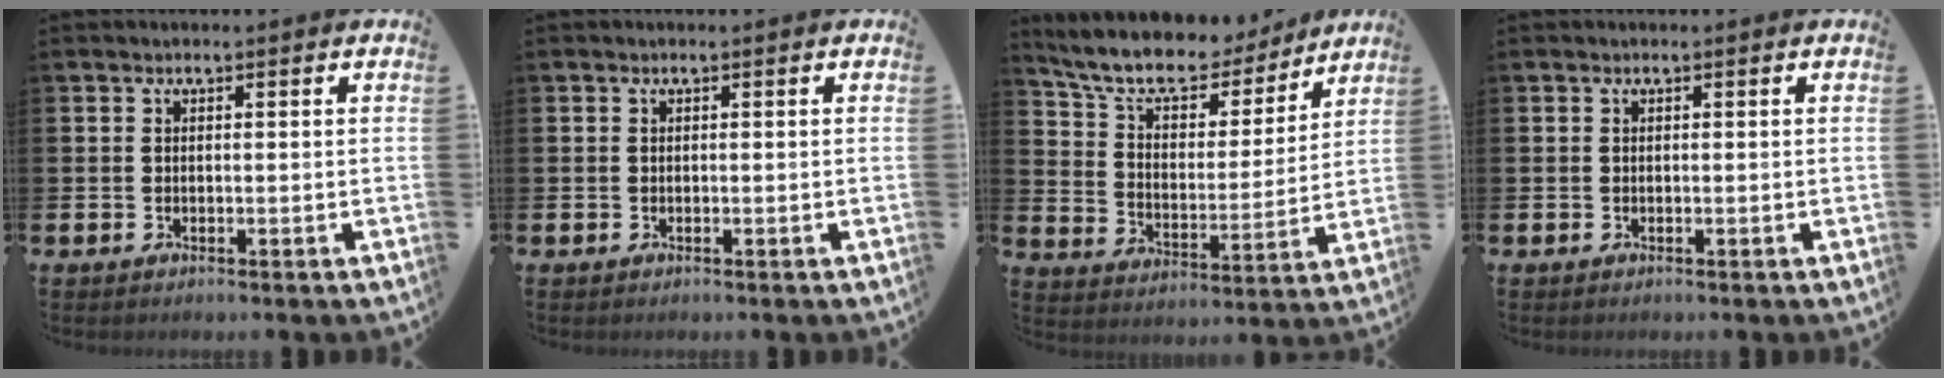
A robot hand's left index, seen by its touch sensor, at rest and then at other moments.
{"total": 0.0}
{"total": 9.6, "force": [8.6, 3.3, 2.8], "torque": [-0.086, -0.060, 0.150]}
{"total": 0.0}